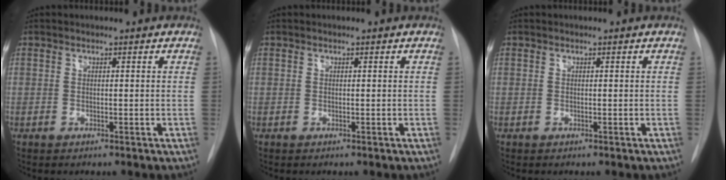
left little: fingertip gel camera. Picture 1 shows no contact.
{"total": 0.0}
{"total": 0.0}